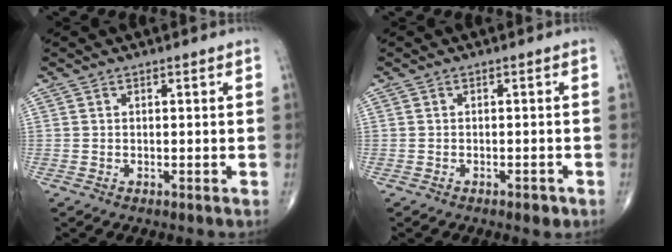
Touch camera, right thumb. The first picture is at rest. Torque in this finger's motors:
{"motor_torque": [0.20, -0.01, -0.17, -0.08, 0.06]}